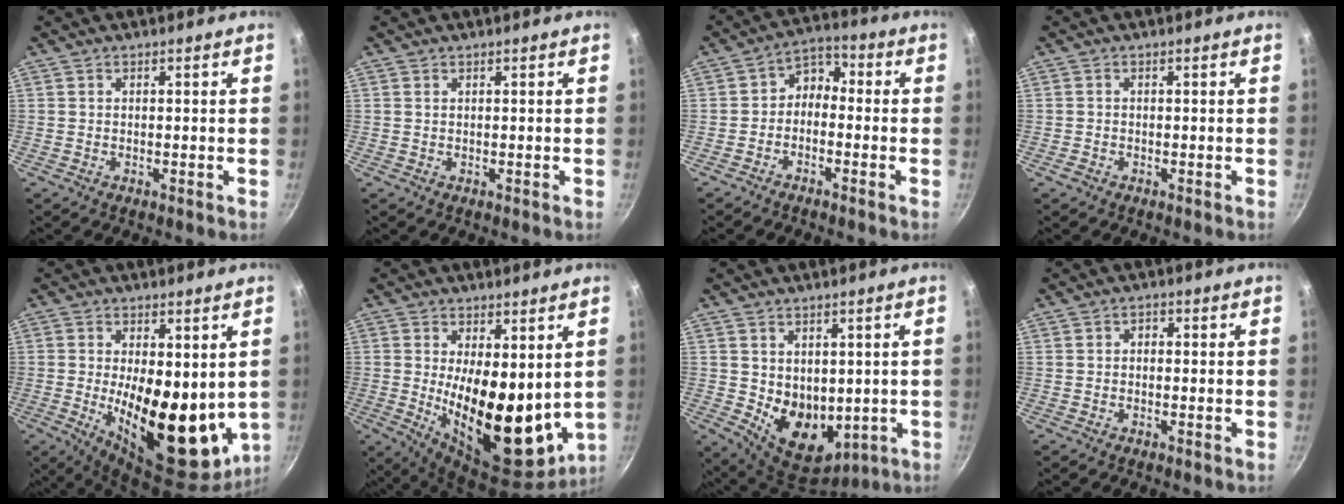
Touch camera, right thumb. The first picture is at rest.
{"total": 0.0}
{"total": 4.9, "force": [-1.7, 3.6, 2.9], "torque": [-0.025, 0.038, -0.042]}
{"total": 1.1, "force": [-0.7, 0.8, 0.4], "torque": [-0.009, 0.003, -0.013]}
{"total": 19.1, "force": [-0.2, 8.8, 17.0], "torque": [-0.227, -0.032, 0.009]}
{"total": 18.7, "force": [1.2, 8.8, 16.5], "torque": [-0.223, -0.043, 0.035]}
{"total": 11.4, "force": [0.2, 8.5, 7.5], "torque": [-0.085, -0.032, 0.029]}
{"total": 1.2, "force": [-0.3, 0.9, 0.7], "torque": [-0.012, 0.008, -0.008]}